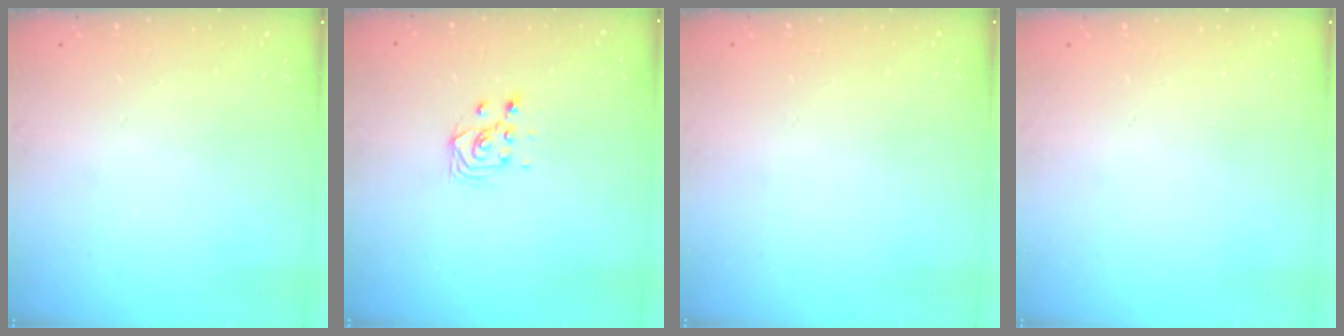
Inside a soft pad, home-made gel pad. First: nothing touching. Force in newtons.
{"total": 4.3, "press": 4.3, "slide": 0.6}
{"total": 0.0}
{"total": 0.0}